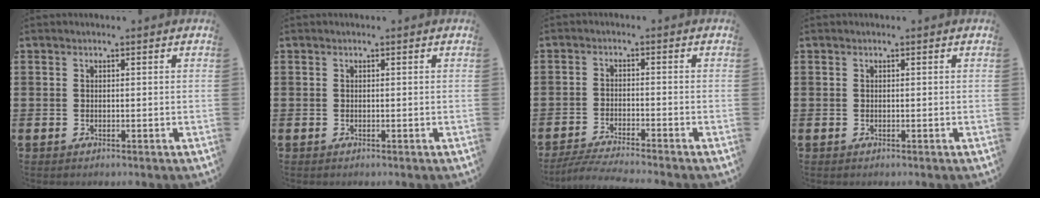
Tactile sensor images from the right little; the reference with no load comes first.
{"total": 0.0}
{"total": 3.2, "force": [-2.9, -0.2, 1.2], "torque": [-0.018, -0.003, -0.055]}
{"total": 0.0}